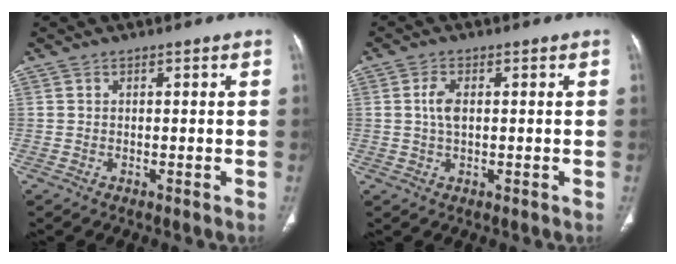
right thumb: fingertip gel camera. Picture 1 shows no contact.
{"total": 3.2, "force": [0.3, 1.7, 2.7], "torque": [-0.057, 0.002, 0.003]}